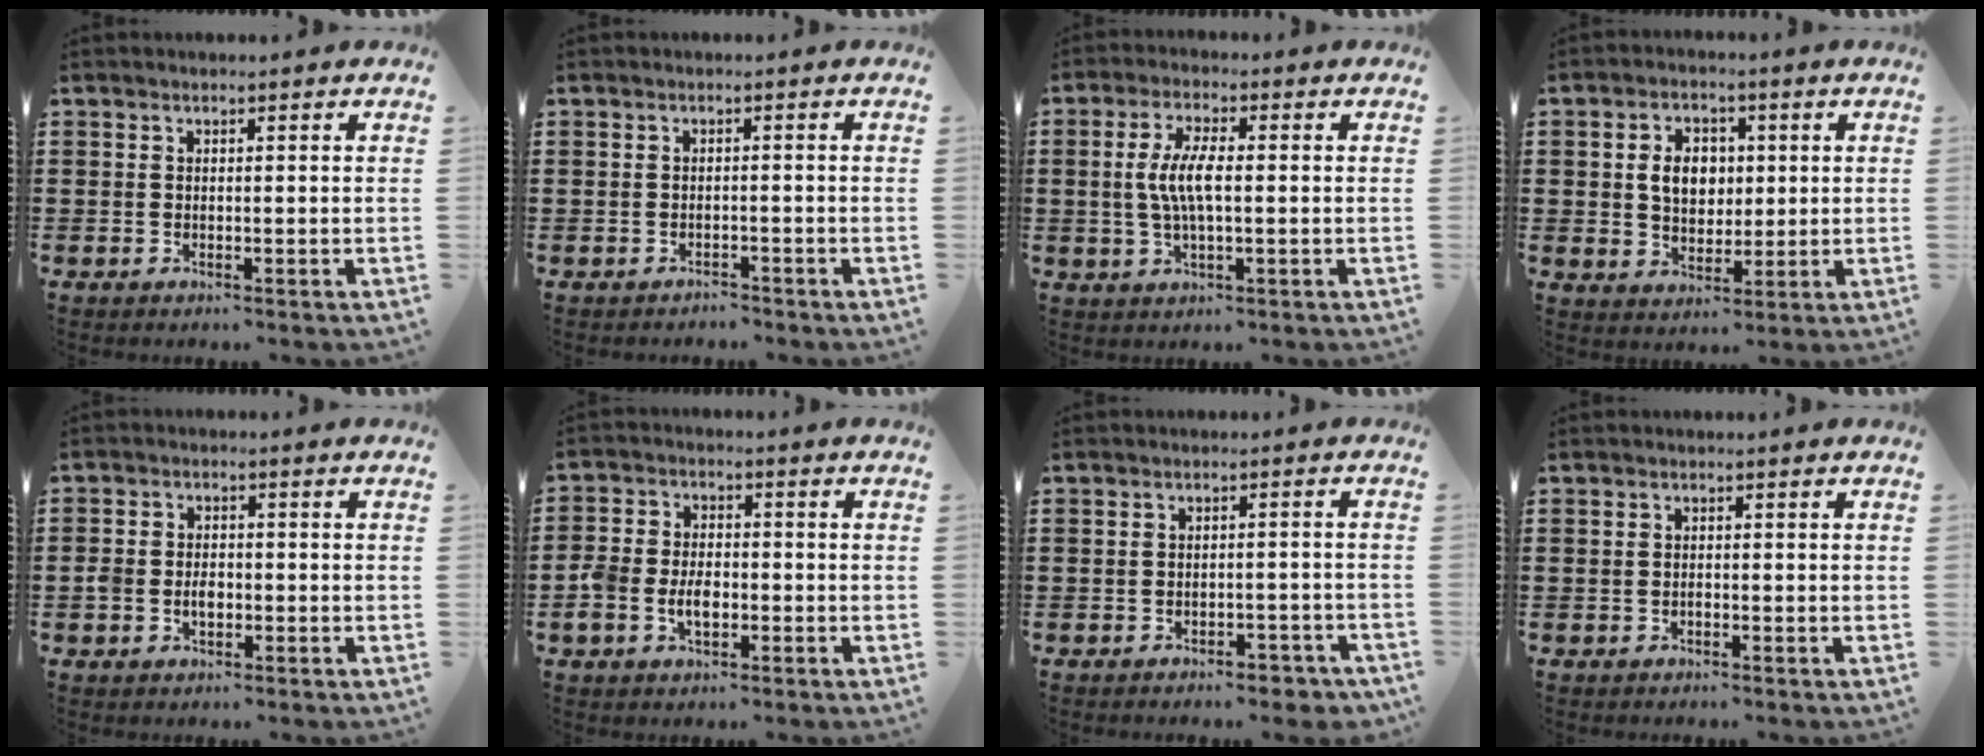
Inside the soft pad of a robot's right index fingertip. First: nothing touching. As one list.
[{"total": 1.4, "force": [-1.4, 0.2, -0.3], "torque": [0.000, 0.004, -0.032]}, {"total": 6.0, "force": [-0.1, 1.8, 5.8], "torque": [-0.126, -0.005, -0.010]}, {"total": 5.7, "force": [0.6, 4.2, 3.8], "torque": [-0.087, 0.007, 0.003]}, {"total": 2.9, "force": [-0.7, 2.1, 1.9], "torque": [-0.037, 0.003, -0.013]}, {"total": 4.7, "force": [-1.4, 3.2, 3.0], "torque": [-0.072, 0.003, -0.030]}, {"total": 2.3, "force": [-2.2, 0.4, 0.7], "torque": [-0.015, -0.002, -0.043]}, {"total": 0.6, "force": [-0.3, 0.3, 0.4], "torque": [-0.009, -0.002, -0.006]}]